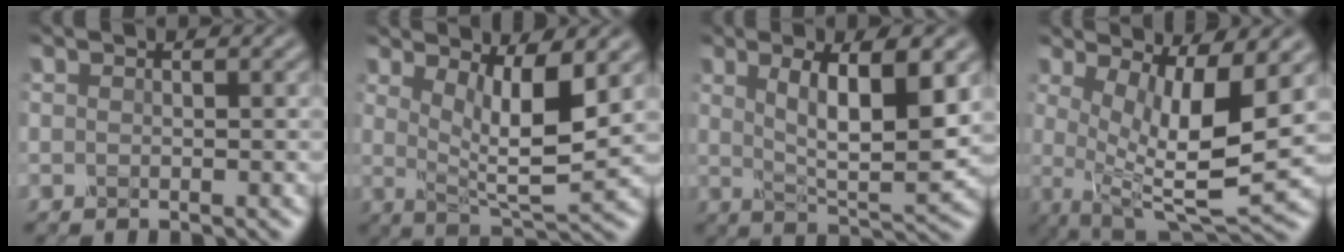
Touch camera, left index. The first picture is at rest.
{"total": 6.1, "force": [1.8, 1.6, 5.6], "torque": [-0.101, -0.016, 0.041]}
{"total": 7.8, "force": [1.8, 2.3, 7.2], "torque": [-0.120, -0.009, 0.040]}
{"total": 8.9, "force": [0.5, 2.7, 8.5], "torque": [-0.152, -0.020, 0.018]}